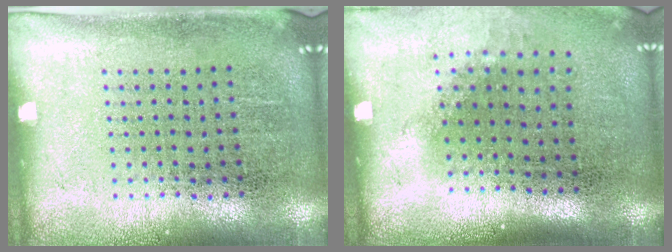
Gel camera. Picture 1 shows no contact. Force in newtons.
{"total": 1.1, "press": 0.9, "slide": 0.7}